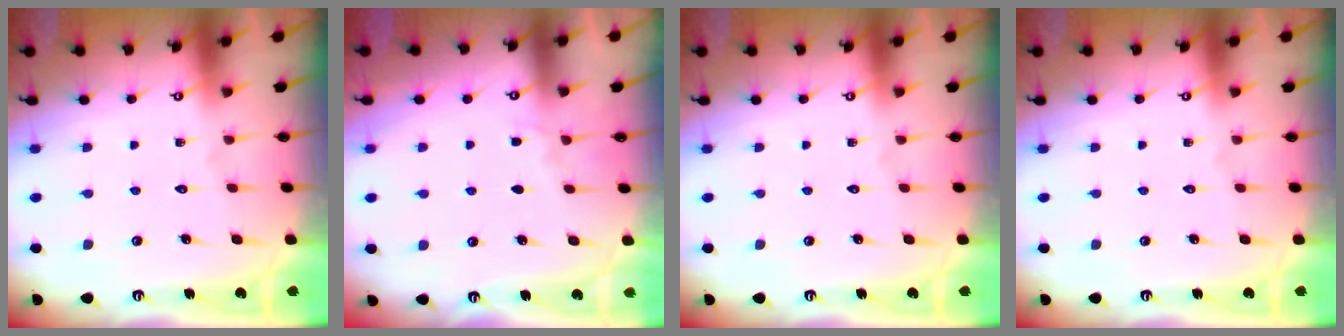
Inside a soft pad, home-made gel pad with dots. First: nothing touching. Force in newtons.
{"total": 3.0, "press": 2.9, "slide": 0.4}
{"total": 0.0}
{"total": 0.0}